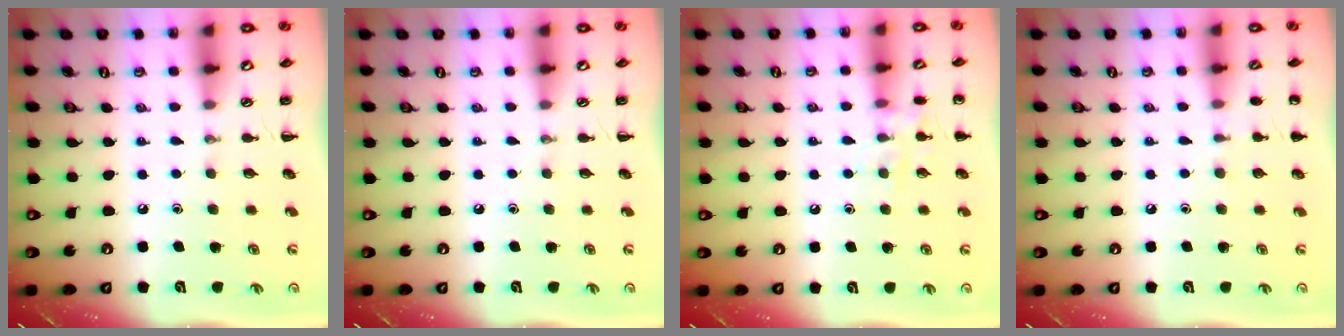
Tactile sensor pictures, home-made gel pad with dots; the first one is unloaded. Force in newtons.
{"total": 0.0}
{"total": 7.8, "press": 7.8, "slide": 0.7}
{"total": 4.7, "press": 4.5, "slide": 1.4}